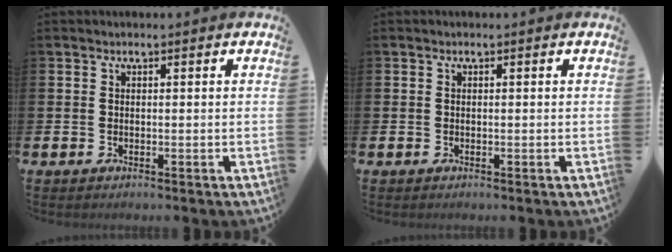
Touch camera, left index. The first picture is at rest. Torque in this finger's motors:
{"motor_torque": [-0.01, 0.00, 0.00, 0.02]}